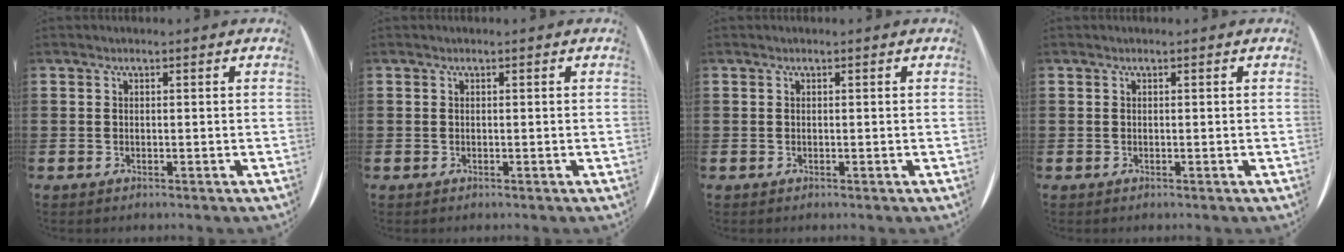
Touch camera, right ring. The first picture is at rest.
{"total": 0.0}
{"total": 0.0}
{"total": 0.0}